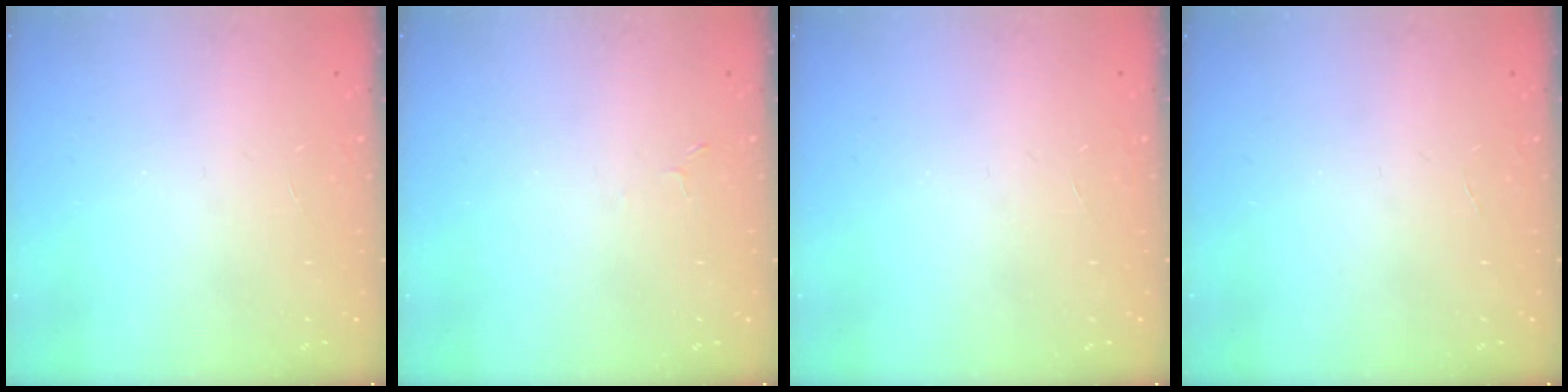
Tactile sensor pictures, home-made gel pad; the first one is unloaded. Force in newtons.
{"total": 1.9, "press": 1.9, "slide": 0.3}
{"total": 0.0}
{"total": 0.0}